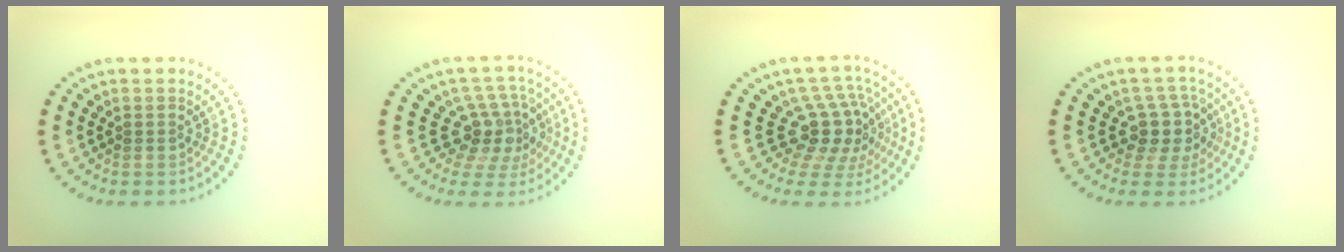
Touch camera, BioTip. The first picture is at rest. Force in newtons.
{"total": 4.0, "press": 2.8, "slide": 2.9}
{"total": 4.5, "press": 3.4, "slide": 3.0}
{"total": 3.2, "press": 2.5, "slide": 1.9}